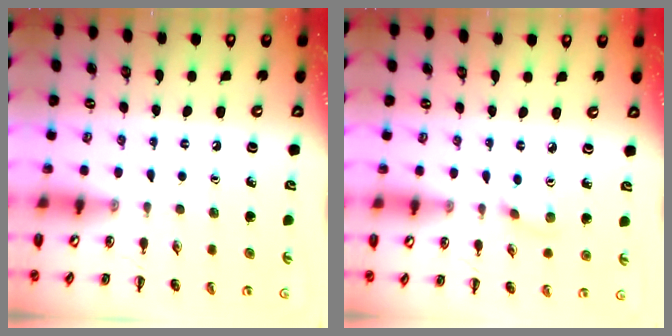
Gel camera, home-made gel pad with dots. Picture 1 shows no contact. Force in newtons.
{"total": 2.3, "press": 2.1, "slide": 0.8}